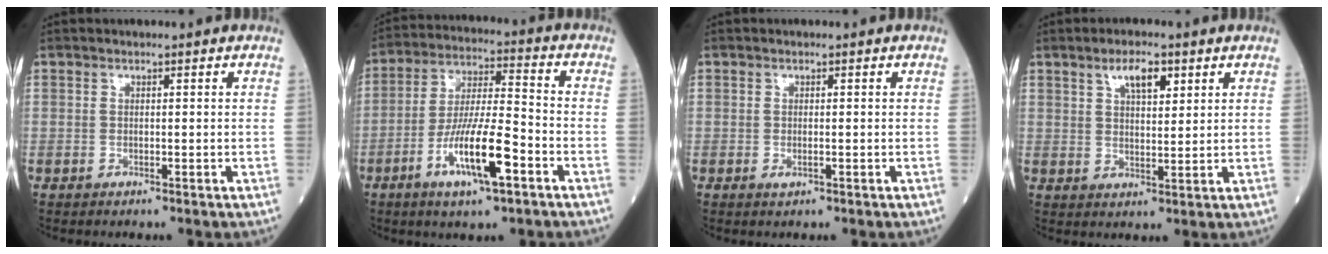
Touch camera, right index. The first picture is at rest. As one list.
[{"total": 12.1, "force": [-5.3, 1.7, 10.7], "torque": [-0.200, -0.008, -0.096]}, {"total": 0.8, "force": [-0.2, 0.3, 0.7], "torque": [-0.014, -0.003, -0.002]}, {"total": 5.1, "force": [2.8, 1.7, 3.9], "torque": [-0.070, 0.003, 0.050]}]